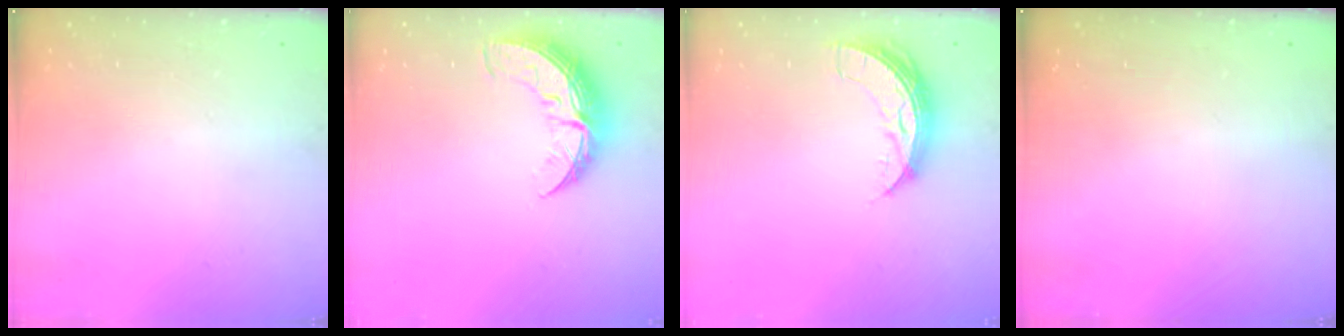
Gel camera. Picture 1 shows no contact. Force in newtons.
{"total": 11.0, "press": 11.0, "slide": 0.4}
{"total": 7.7, "press": 7.7, "slide": 0.4}
{"total": 0.0}